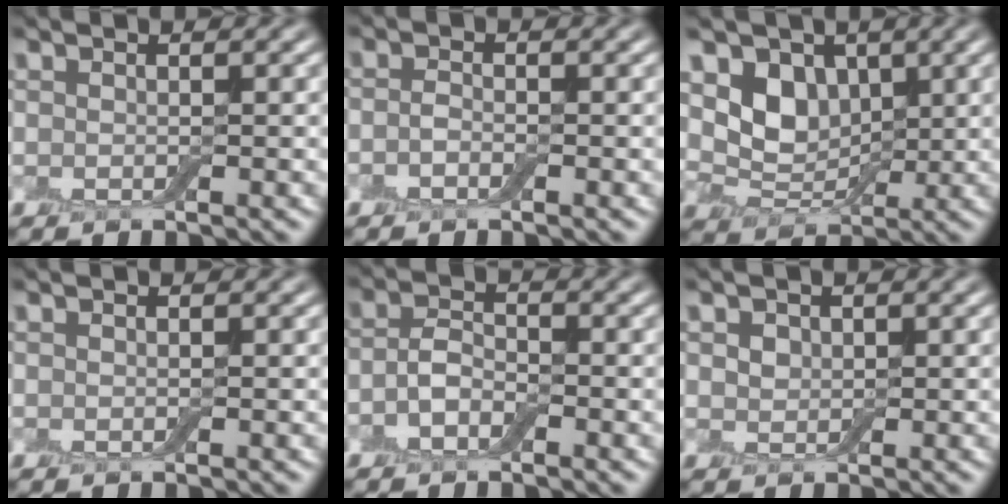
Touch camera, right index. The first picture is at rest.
{"total": 1.1, "force": [-0.8, 0.5, 0.4], "torque": [-0.009, 0.000, -0.017]}
{"total": 4.5, "force": [1.0, 3.6, 2.6], "torque": [-0.051, -0.013, 0.012]}
{"total": 0.0}
{"total": 2.4, "force": [-1.3, 1.4, 1.4], "torque": [-0.028, 0.003, -0.031]}
{"total": 1.4, "force": [0.5, 1.2, 0.5], "torque": [-0.008, 0.002, 0.008]}